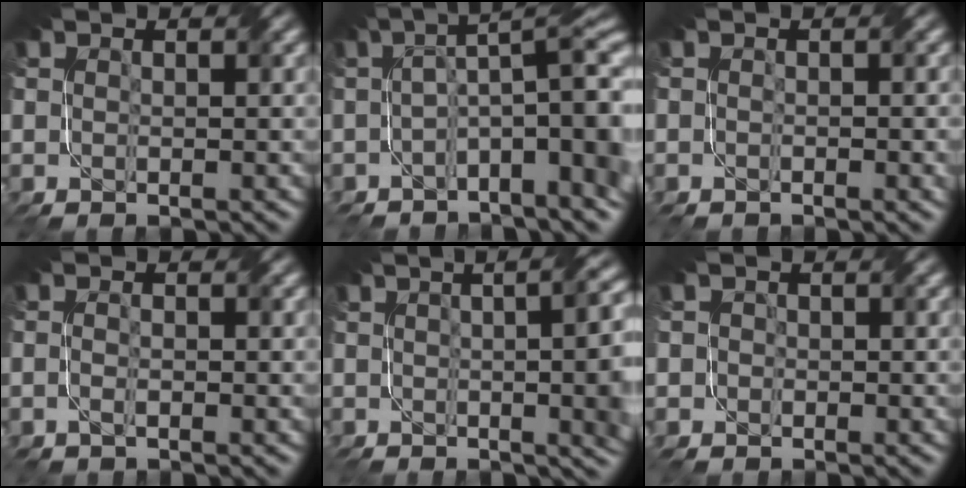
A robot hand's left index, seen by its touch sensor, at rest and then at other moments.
{"total": 8.0, "force": [-2.0, 1.9, 7.5], "torque": [-0.107, 0.006, -0.016]}
{"total": 1.6, "force": [-1.6, -0.3, -0.1], "torque": [0.003, -0.005, -0.008]}
{"total": 1.7, "force": [-1.7, -0.1, -0.1], "torque": [0.000, -0.002, -0.013]}
{"total": 11.8, "force": [-0.2, 5.1, 10.7], "torque": [-0.060, 0.032, -0.005]}
{"total": 1.7, "force": [-1.1, 0.8, -1.0], "torque": [0.022, -0.002, -0.004]}